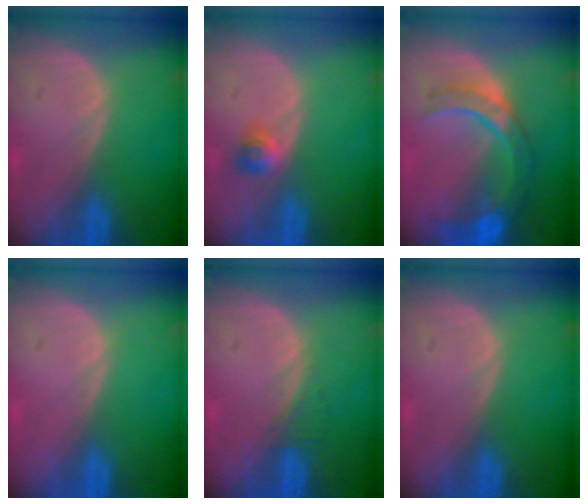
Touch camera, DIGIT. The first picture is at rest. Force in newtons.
{"total": 2.5, "press": 2.2, "slide": 1.3}
{"total": 9.1, "press": 7.8, "slide": 4.7}
{"total": 0.0}
{"total": 1.2, "press": 1.1, "slide": 0.4}
{"total": 0.0}